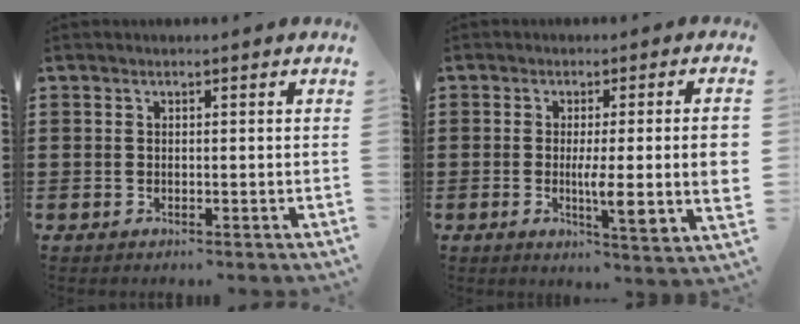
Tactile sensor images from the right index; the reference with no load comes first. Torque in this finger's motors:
{"motor_torque": [1.38, 0.40, 0.49, 0.14]}